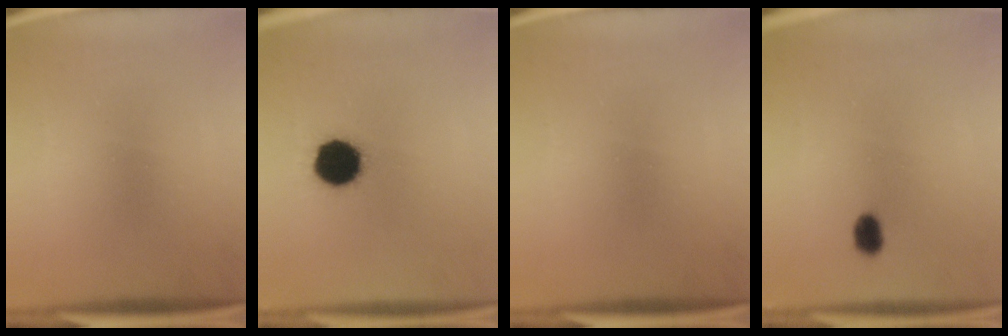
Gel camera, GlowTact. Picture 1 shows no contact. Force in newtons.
{"total": 13.4}
{"total": 0.0}
{"total": 2.6}